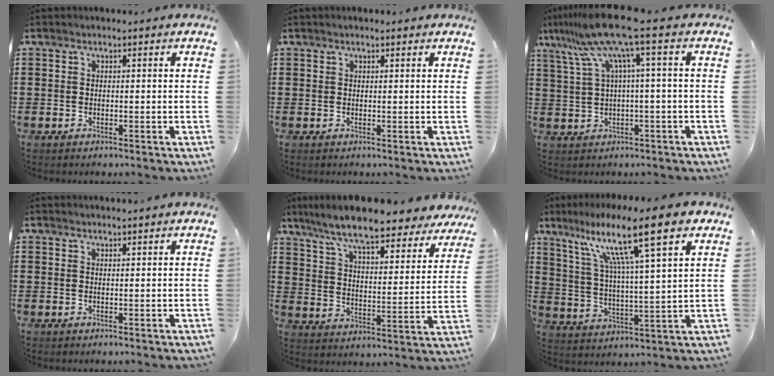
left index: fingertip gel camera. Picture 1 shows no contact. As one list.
[{"total": 0.8, "force": [0.6, 0.1, 0.5], "torque": [-0.010, 0.002, 0.010]}, {"total": 9.2, "force": [4.0, -0.9, 8.2], "torque": [-0.188, -0.032, 0.060]}, {"total": 1.0, "force": [1.0, -0.2, 0.2], "torque": [-0.004, -0.003, 0.019]}, {"total": 9.0, "force": [7.7, 0.8, 4.5], "torque": [-0.119, -0.045, 0.130]}, {"total": 14.1, "force": [9.2, 1.1, 10.6], "torque": [-0.212, -0.034, 0.143]}]